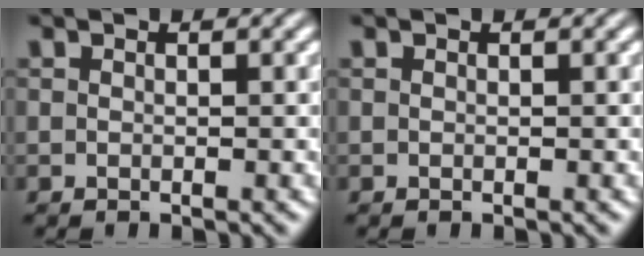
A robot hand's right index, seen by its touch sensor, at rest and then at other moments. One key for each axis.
{"total": 0.0}